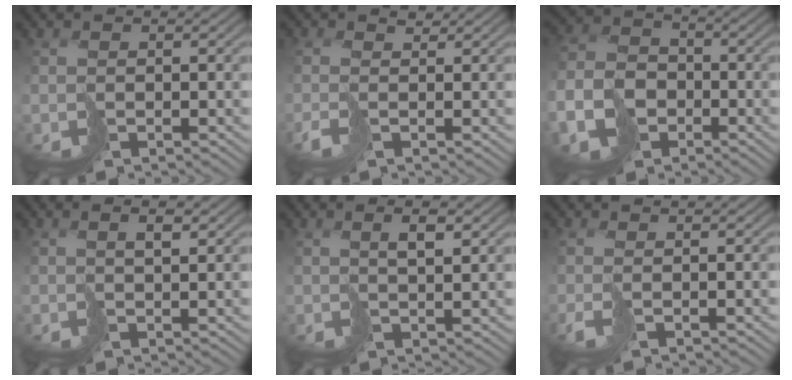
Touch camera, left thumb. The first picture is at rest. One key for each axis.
{"total": 2.1, "fx": -0.5, "fy": 0.8, "fz": 1.9, "tx": -0.053, "ty": 0.005, "tz": -0.020}
{"total": 7.8, "fx": -3.8, "fy": 5.7, "fz": 3.8, "tx": -0.103, "ty": -0.015, "tz": -0.082}
{"total": 2.3, "fx": 1.4, "fy": 0.4, "fz": 1.7, "tx": -0.030, "ty": 0.006, "tz": 0.028}
{"total": 3.1, "fx": 1.8, "fy": 0.5, "fz": 2.4, "tx": -0.041, "ty": 0.006, "tz": 0.037}
{"total": 1.9, "fx": -0.4, "fy": 0.5, "fz": 1.8, "tx": -0.044, "ty": -0.001, "tz": -0.013}